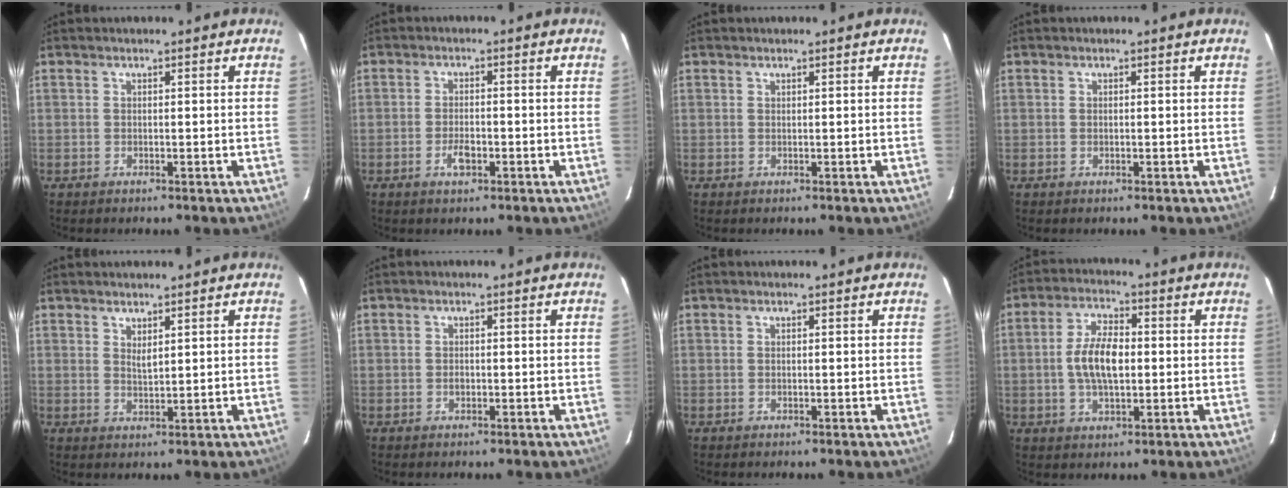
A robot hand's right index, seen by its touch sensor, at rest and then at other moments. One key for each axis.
{"total": 3.4, "fx": -1.5, "fy": 1.7, "fz": 2.6, "tx": -0.054, "ty": -0.001, "tz": -0.024}
{"total": 0.0}
{"total": 0.5, "fx": 0.1, "fy": 0.3, "fz": 0.5, "tx": -0.010, "ty": 0.001, "tz": 0.002}
{"total": 2.0, "fx": 1.4, "fy": 0.6, "fz": 1.3, "tx": -0.024, "ty": -0.004, "tz": 0.024}
{"total": 1.2, "fx": -0.3, "fy": 0.9, "fz": 0.7, "tx": -0.013, "ty": 0.002, "tz": -0.004}
{"total": 0.0}
{"total": 8.8, "fx": -0.1, "fy": 4.2, "fz": 7.7, "tx": -0.150, "ty": 0.010, "tz": -0.002}